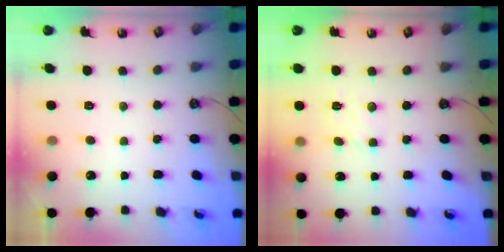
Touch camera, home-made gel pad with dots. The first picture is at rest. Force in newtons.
{"total": 2.3, "press": 2.3, "slide": 0.5}